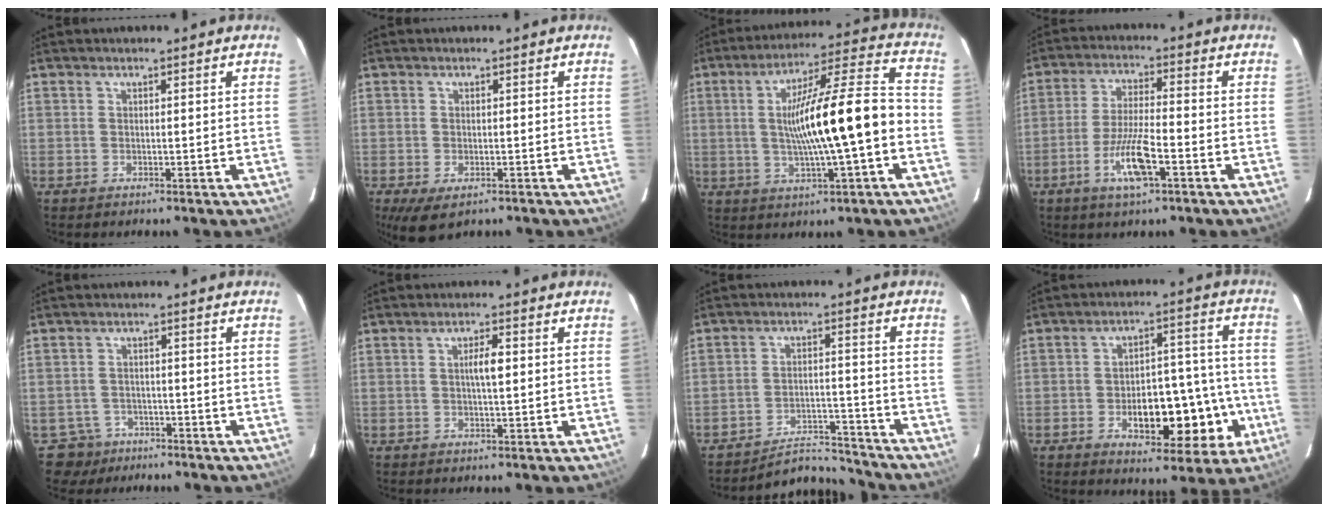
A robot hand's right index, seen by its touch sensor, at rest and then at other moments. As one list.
[{"total": 5.2, "force": [-3.1, 2.4, 3.4], "torque": [-0.060, -0.012, -0.046]}, {"total": 16.3, "force": [-1.7, 0.9, 16.1], "torque": [-0.264, 0.019, -0.026]}, {"total": 8.5, "force": [-3.7, 1.1, 7.6], "torque": [-0.149, -0.007, -0.067]}, {"total": 4.9, "force": [-3.2, 3.6, -0.7], "torque": [0.016, 0.008, -0.052]}, {"total": 2.9, "force": [0.3, 0.5, 2.8], "torque": [-0.051, 0.003, 0.006]}, {"total": 6.9, "force": [-6.8, 1.1, -0.7], "torque": [0.011, 0.025, -0.109]}, {"total": 14.5, "force": [-4.4, 6.5, 12.2], "torque": [-0.154, 0.031, -0.048]}]